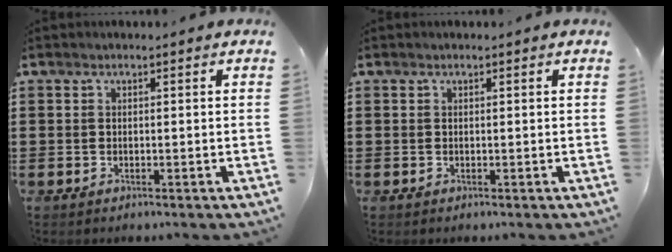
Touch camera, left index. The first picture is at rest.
{"total": 0.0}